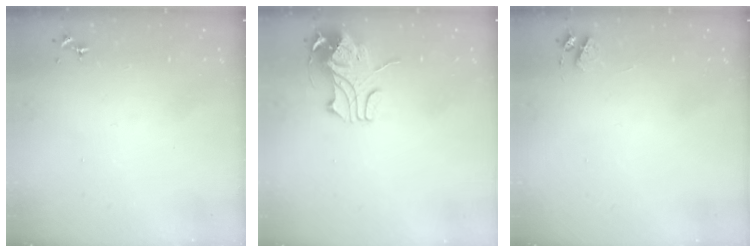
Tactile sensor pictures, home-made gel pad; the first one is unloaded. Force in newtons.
{"total": 10.3, "press": 10.2, "slide": 0.9}
{"total": 4.4, "press": 4.3, "slide": 0.6}